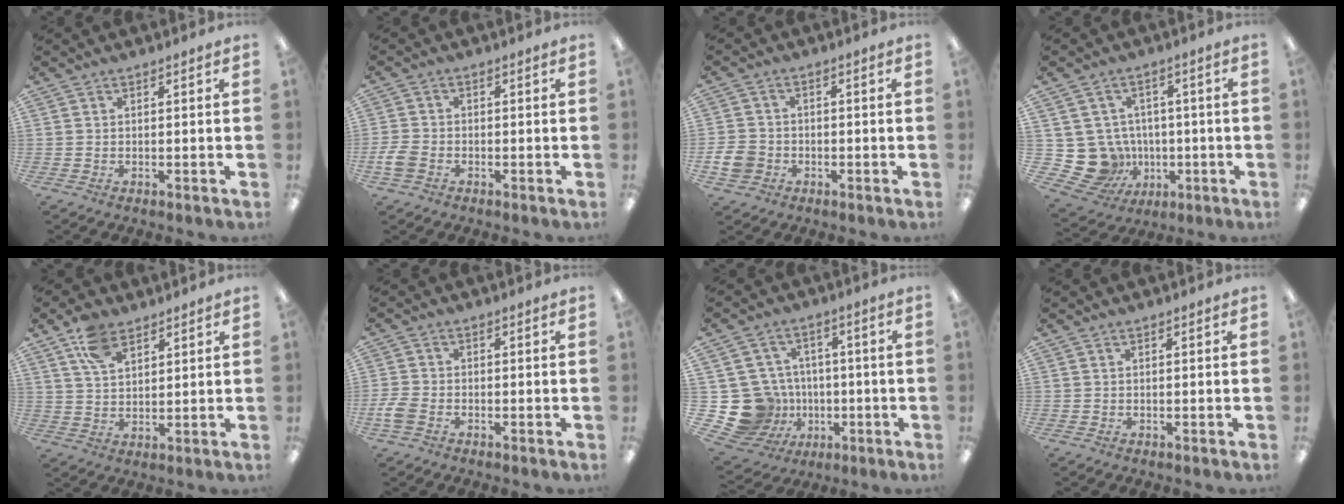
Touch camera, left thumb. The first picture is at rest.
{"total": 4.2, "force": [-1.7, 2.9, 2.4], "torque": [-0.056, 0.006, -0.034]}
{"total": 5.7, "force": [-1.7, 4.8, 2.5], "torque": [-0.061, 0.009, -0.031]}
{"total": 10.5, "force": [-1.1, 10.0, 2.8], "torque": [-0.096, 0.000, -0.007]}
{"total": 8.5, "force": [5.3, 4.7, 4.7], "torque": [-0.090, -0.008, 0.099]}
{"total": 4.0, "force": [-1.7, 2.6, 2.5], "torque": [-0.057, 0.003, -0.034]}
{"total": 15.1, "force": [-3.0, 14.0, 4.9], "torque": [-0.124, 0.018, -0.028]}
{"total": 0.0}